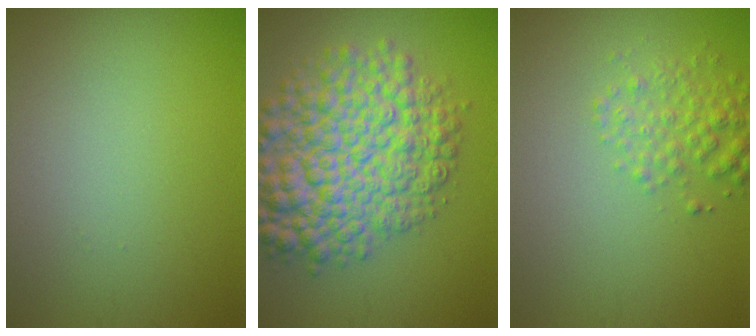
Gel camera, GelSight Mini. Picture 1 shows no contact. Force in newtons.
{"total": 9.9, "press": 9.9, "slide": 0.2}
{"total": 2.6, "press": 2.6, "slide": 0.1}